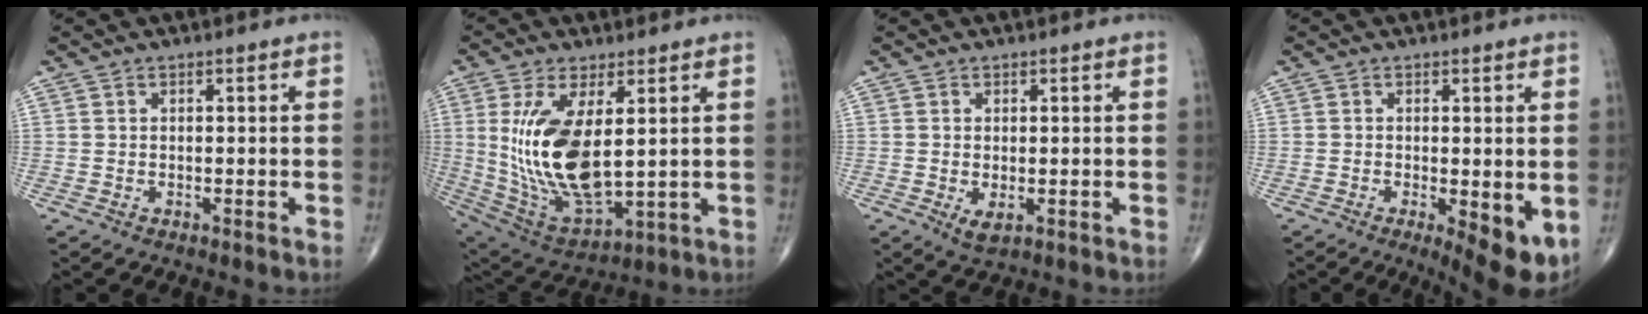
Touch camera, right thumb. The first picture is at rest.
{"total": 17.9, "force": [2.5, 7.8, 16.0], "torque": [-0.317, -0.025, 0.069]}
{"total": 2.6, "force": [-0.5, 1.3, 2.2], "torque": [-0.036, -0.007, -0.003]}
{"total": 7.9, "force": [-2.1, 2.6, 7.2], "torque": [-0.097, -0.021, -0.027]}